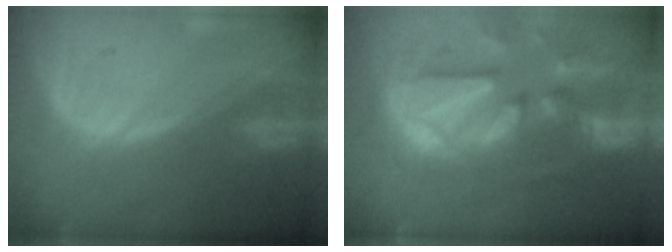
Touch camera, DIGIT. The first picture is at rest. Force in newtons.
{"total": 13.2, "press": 11.4, "slide": 6.6}